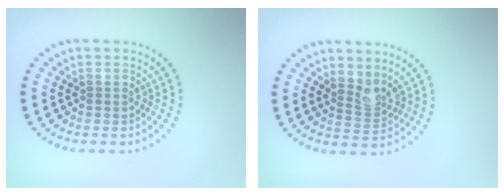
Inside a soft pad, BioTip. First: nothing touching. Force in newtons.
{"total": 2.1, "press": 1.6, "slide": 1.3}